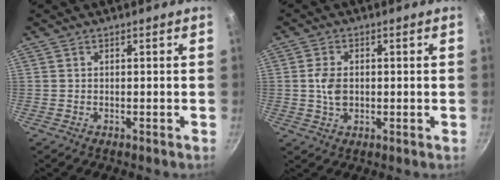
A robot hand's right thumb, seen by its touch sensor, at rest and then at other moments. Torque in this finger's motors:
{"motor_torque": [0.94, 0.84, 1.01, -0.27, 0.02]}